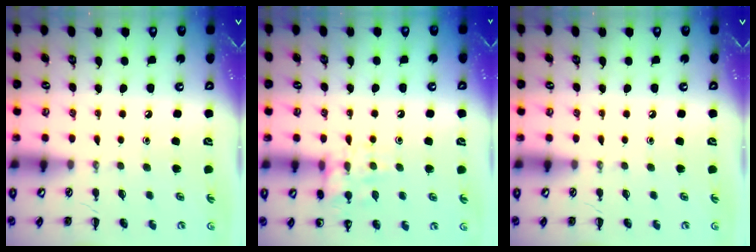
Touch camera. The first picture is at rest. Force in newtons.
{"total": 12.6, "press": 12.5, "slide": 1.8}
{"total": 0.0}